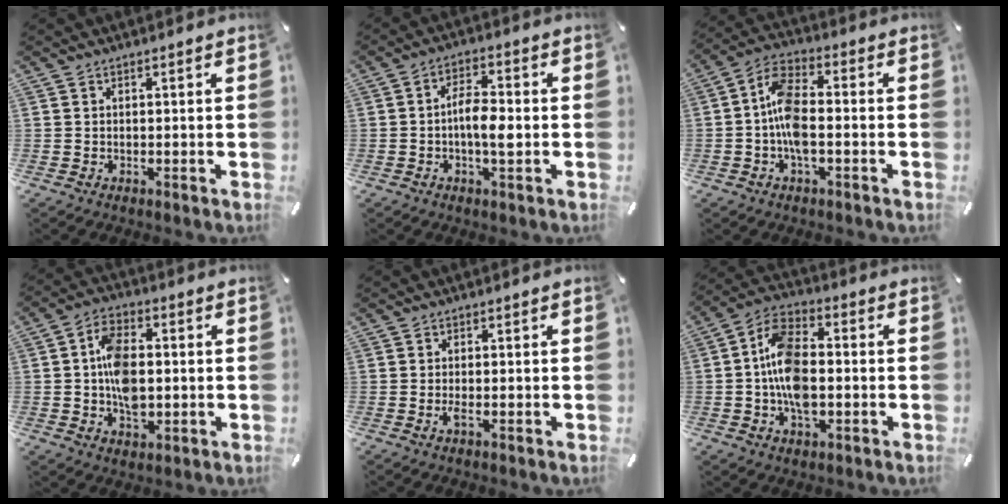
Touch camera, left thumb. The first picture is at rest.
{"total": 6.7, "force": [-1.3, 2.8, 6.0], "torque": [-0.109, 0.011, -0.023]}
{"total": 9.0, "force": [-2.1, 4.3, 7.5], "torque": [-0.165, 0.003, -0.041]}
{"total": 10.5, "force": [-0.6, 7.0, 7.8], "torque": [-0.149, 0.008, -0.010]}
{"total": 1.7, "force": [-0.5, 0.3, 1.6], "torque": [-0.029, -0.002, -0.008]}
{"total": 11.8, "force": [-1.9, 7.3, 9.1], "torque": [-0.200, 0.011, -0.035]}